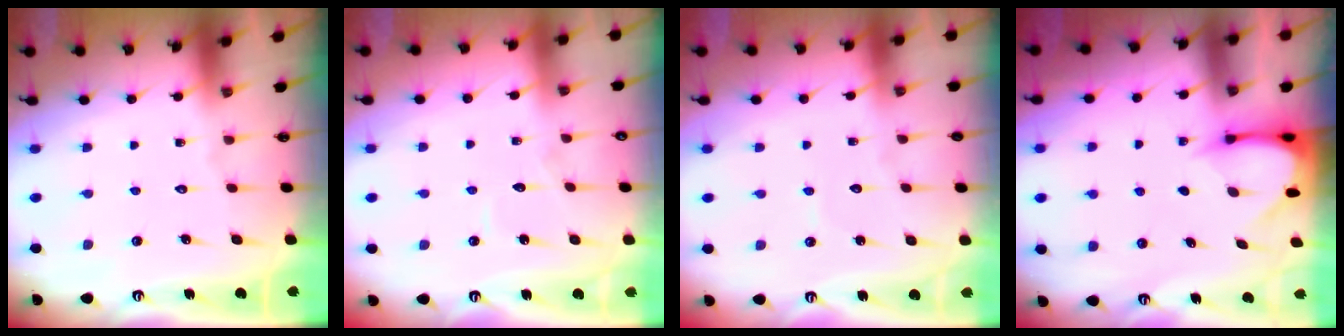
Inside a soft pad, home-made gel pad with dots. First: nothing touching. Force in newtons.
{"total": 4.5, "press": 4.5, "slide": 0.4}
{"total": 3.2, "press": 3.2, "slide": 0.3}
{"total": 3.7, "press": 3.7, "slide": 0.2}